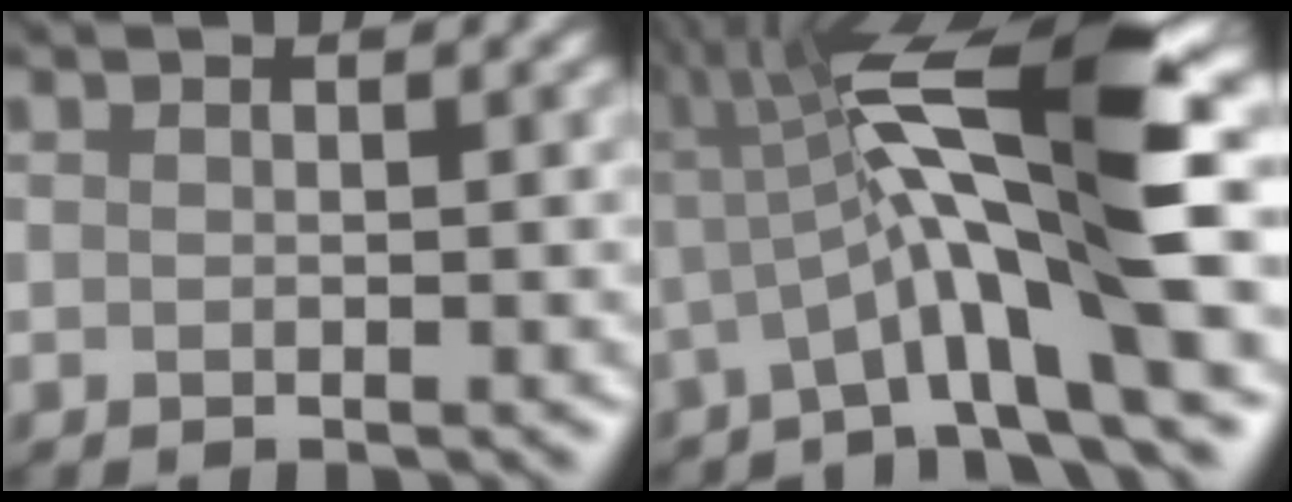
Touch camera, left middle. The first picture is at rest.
{"total": 12.6, "force": [0.4, 2.0, 12.4], "torque": [-0.216, 0.024, 0.008]}